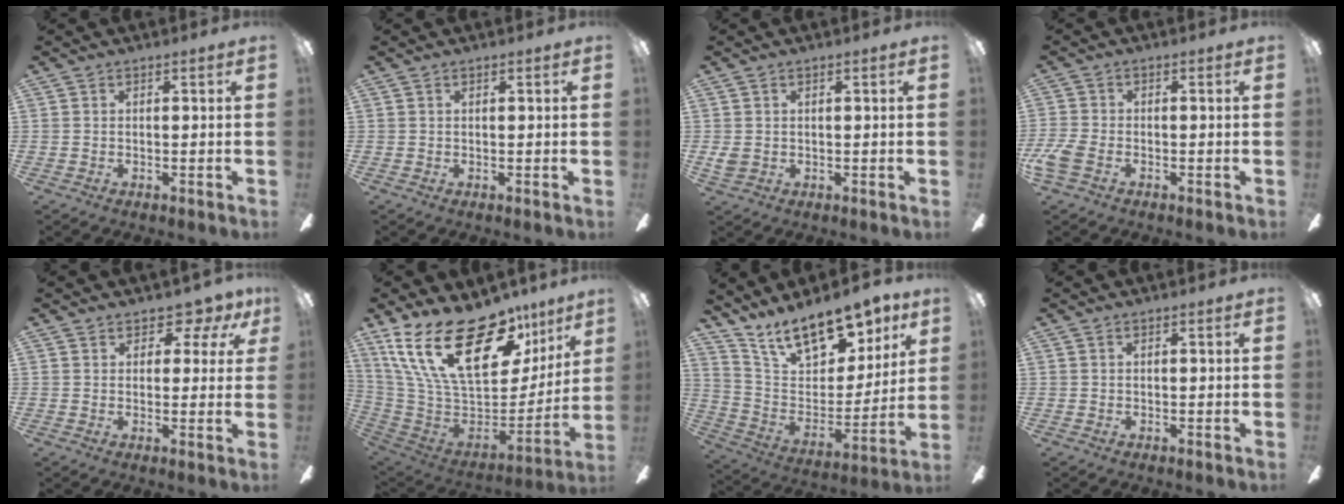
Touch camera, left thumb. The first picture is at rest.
{"total": 0.0}
{"total": 2.4, "force": [0.2, 1.7, 1.7], "torque": [-0.033, 0.005, 0.004]}
{"total": 4.5, "force": [-2.0, 2.2, 3.4], "torque": [-0.079, 0.001, -0.039]}
{"total": 4.9, "force": [3.6, 2.6, 2.2], "torque": [-0.024, -0.020, 0.061]}
{"total": 30.4, "force": [15.9, 15.4, 20.9], "torque": [-0.374, -0.100, 0.293]}
{"total": 16.1, "force": [12.6, 7.2, 6.9], "torque": [-0.118, -0.091, 0.227]}
{"total": 0.0}